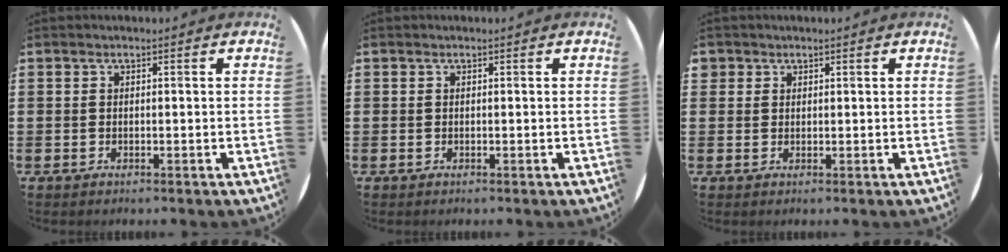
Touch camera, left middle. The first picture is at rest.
{"total": 0.0}
{"total": 1.1, "force": [0.9, 0.7, 0.0], "torque": [0.000, 0.003, 0.018]}